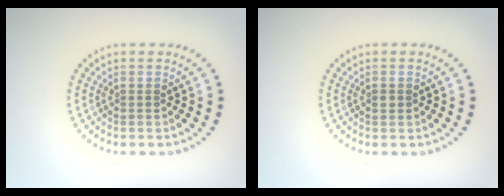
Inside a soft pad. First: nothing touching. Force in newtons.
{"total": 0.9, "press": 0.9, "slide": 0.1}